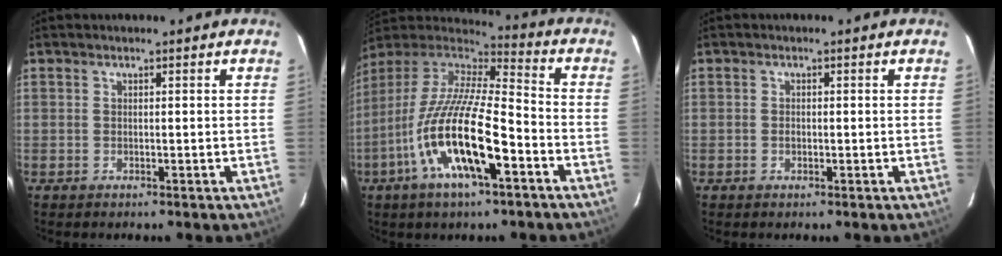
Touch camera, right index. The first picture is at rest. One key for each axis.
{"total": 20.6, "fx": -8.2, "fy": 5.5, "fz": 18.1, "tx": -0.341, "ty": -0.030, "tz": -0.160}
{"total": 1.1, "fx": -0.3, "fy": 0.8, "fz": 0.6, "tx": -0.012, "ty": 0.002, "tz": -0.006}